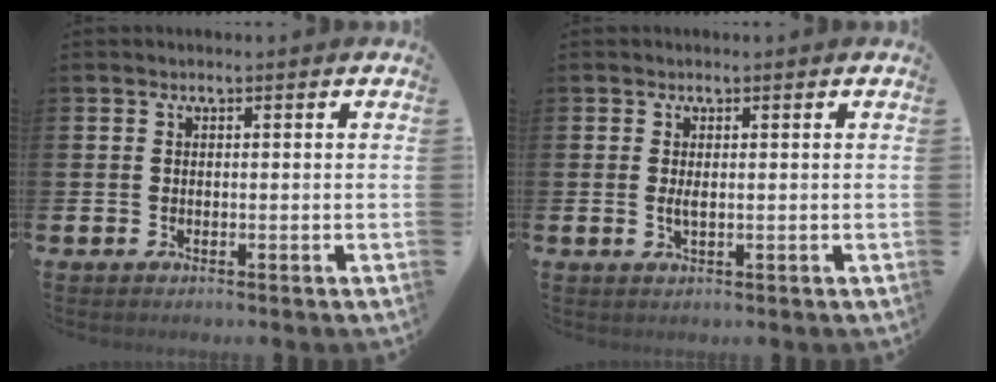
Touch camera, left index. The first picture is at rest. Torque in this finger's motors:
{"motor_torque": [0.32, -0.05, 0.02, 0.06]}